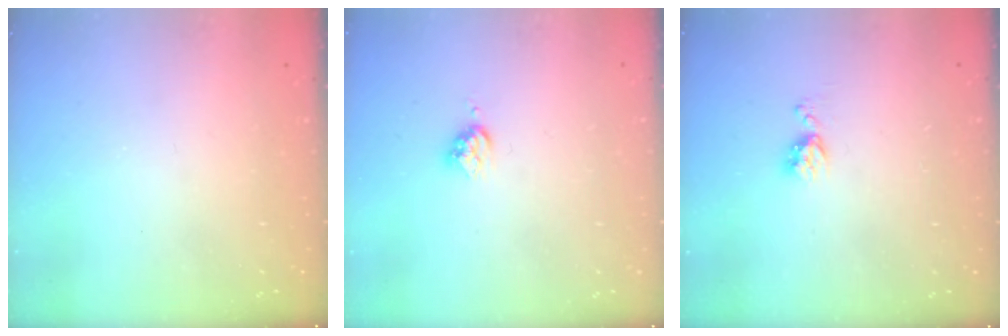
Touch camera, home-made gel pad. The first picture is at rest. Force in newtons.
{"total": 3.4, "press": 3.3, "slide": 0.5}
{"total": 5.5, "press": 5.5, "slide": 0.7}